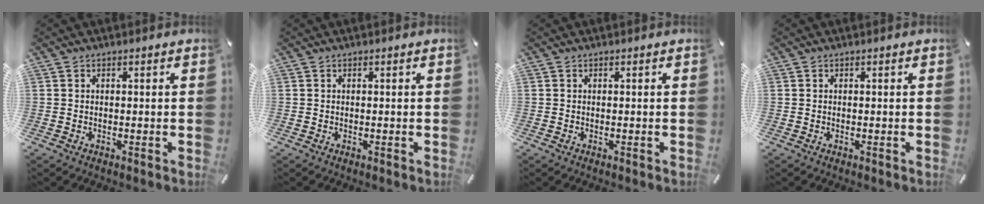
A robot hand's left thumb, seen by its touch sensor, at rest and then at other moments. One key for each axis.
{"total": 0.0}
{"total": 0.0}
{"total": 0.0}